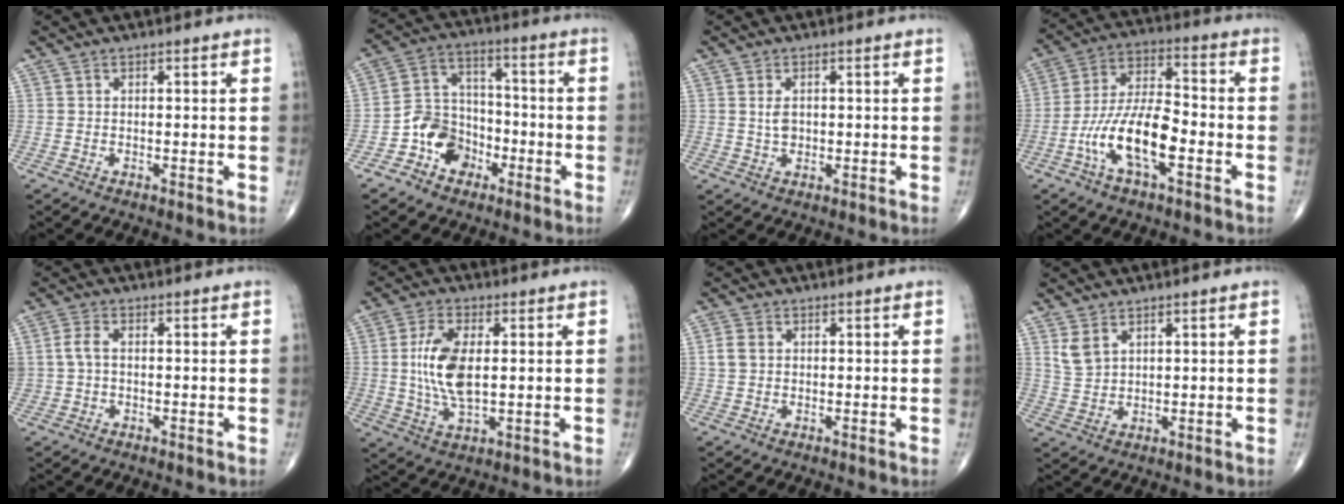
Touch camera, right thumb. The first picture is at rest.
{"total": 9.9, "force": [-4.7, 7.8, 3.9], "torque": [-0.036, 0.052, -0.091]}
{"total": 2.4, "force": [0.4, 1.6, 1.7], "torque": [-0.025, -0.003, 0.010]}
{"total": 13.8, "force": [-5.0, 5.4, 11.7], "torque": [-0.223, 0.039, -0.096]}
{"total": 3.3, "force": [0.2, 2.2, 2.4], "torque": [-0.053, 0.007, 0.002]}
{"total": 10.4, "force": [1.0, 5.0, 9.1], "torque": [-0.186, -0.008, 0.021]}
{"total": 2.9, "force": [0.5, 2.3, 1.7], "torque": [-0.035, 0.005, 0.008]}
{"total": 3.7, "force": [2.2, 2.1, 2.1], "torque": [-0.040, -0.009, 0.054]}